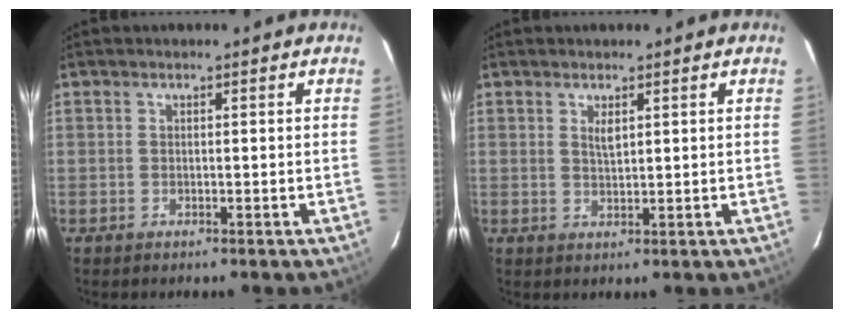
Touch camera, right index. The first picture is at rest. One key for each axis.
{"total": 1.9, "fx": 0.9, "fy": 0.6, "fz": 1.6, "tx": -0.028, "ty": 0.000, "tz": 0.017}